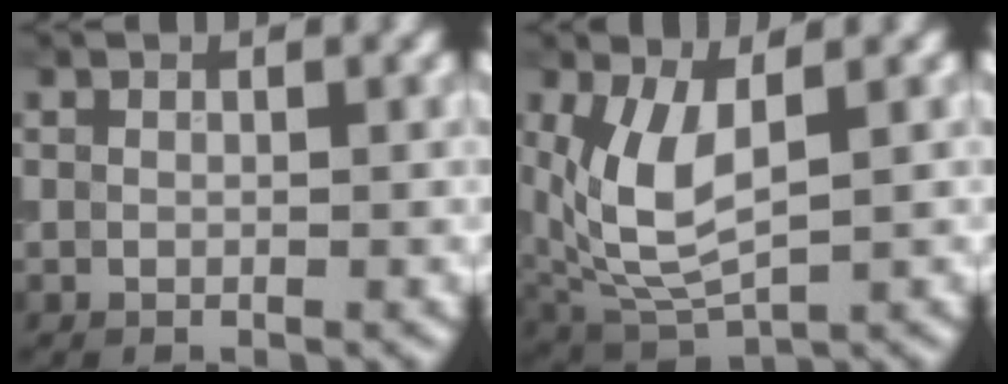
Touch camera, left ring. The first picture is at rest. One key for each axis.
{"total": 6.3, "fx": 1.2, "fy": 3.0, "fz": 5.3, "tx": -0.132, "ty": -0.007, "tz": 0.029}